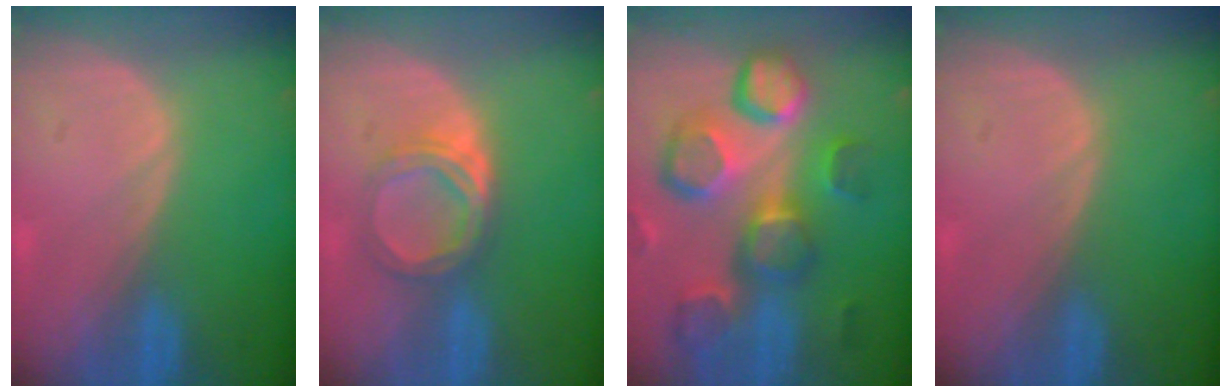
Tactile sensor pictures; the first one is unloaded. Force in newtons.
{"total": 5.6, "press": 5.0, "slide": 2.5}
{"total": 13.0, "press": 11.3, "slide": 6.5}
{"total": 0.0}